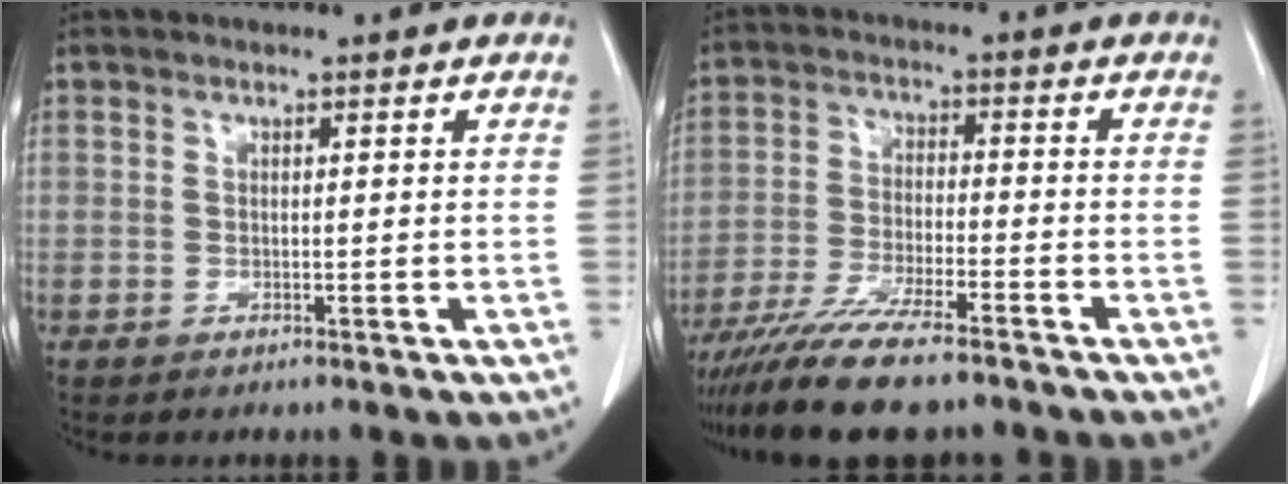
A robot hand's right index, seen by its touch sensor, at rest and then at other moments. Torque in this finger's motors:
{"motor_torque": [1.11, -1.03, 0.34, 0.21]}